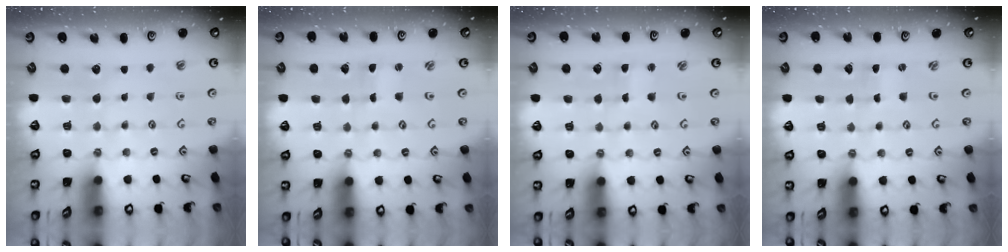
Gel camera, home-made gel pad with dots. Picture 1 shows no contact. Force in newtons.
{"total": 0.7, "press": 0.7, "slide": 0.1}
{"total": 2.1, "press": 2.0, "slide": 0.3}
{"total": 0.6, "press": 0.6, "slide": 0.1}